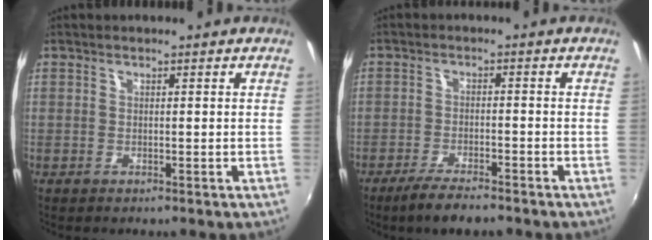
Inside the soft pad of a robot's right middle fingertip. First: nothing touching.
{"total": 6.3, "force": [-5.1, 1.1, 3.5], "torque": [-0.086, -0.014, -0.090]}